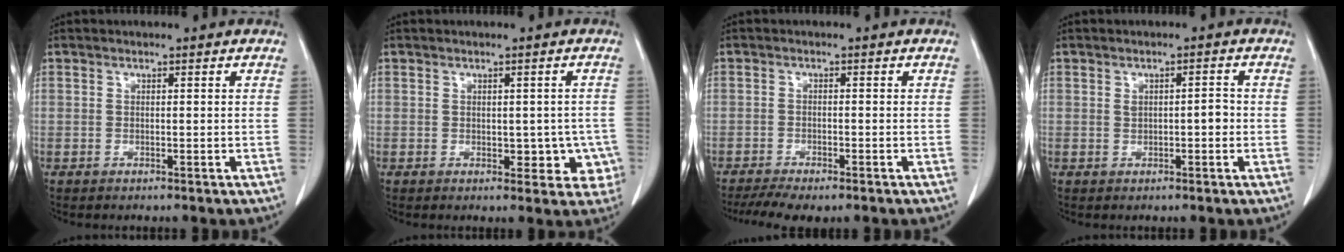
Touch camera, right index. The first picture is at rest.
{"total": 5.0, "force": [-0.7, 3.2, 3.8], "torque": [-0.017, 0.012, 0.000]}
{"total": 6.4, "force": [-5.1, 1.5, 3.7], "torque": [-0.058, -0.009, -0.078]}
{"total": 2.4, "force": [0.0, 1.0, 2.2], "torque": [-0.035, 0.009, 0.004]}